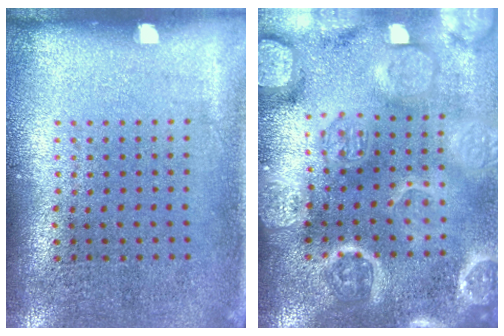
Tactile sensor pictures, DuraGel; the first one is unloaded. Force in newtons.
{"total": 6.1, "press": 6.0, "slide": 0.7}